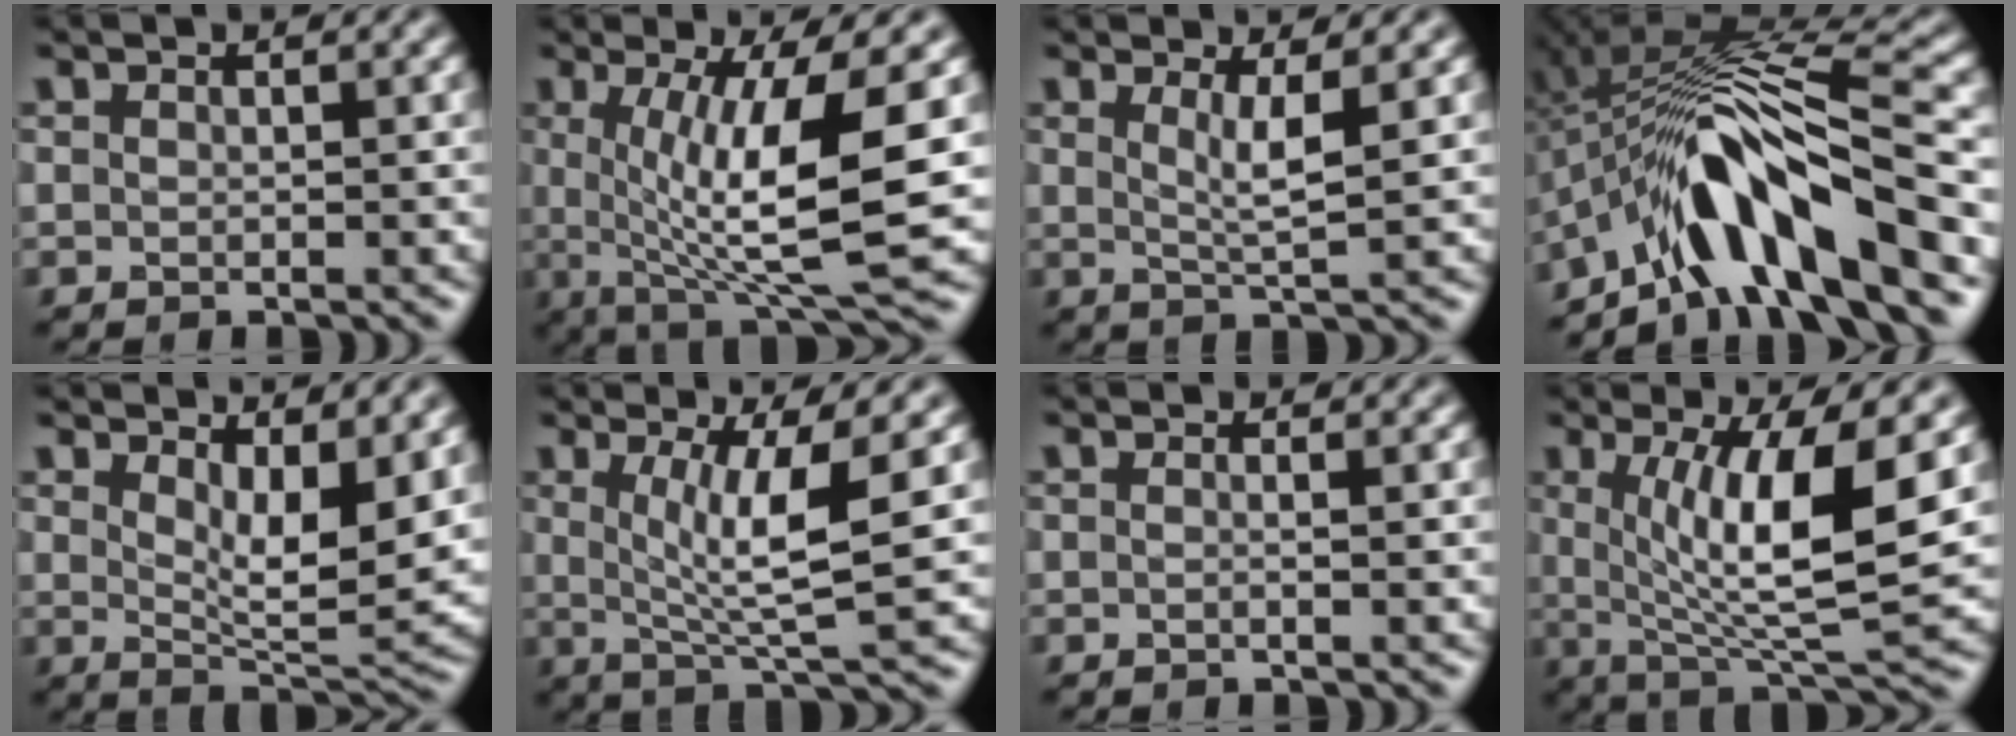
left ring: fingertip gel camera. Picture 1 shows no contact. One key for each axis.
{"total": 10.2, "fx": 0.5, "fy": 2.2, "fz": 10.0, "tx": -0.152, "ty": -0.009, "tz": 0.013}
{"total": 3.0, "fx": 0.8, "fy": 0.6, "fz": 2.8, "tx": -0.048, "ty": -0.008, "tz": 0.015}
{"total": 11.1, "fx": -6.0, "fy": 2.6, "fz": 9.0, "tx": -0.136, "ty": 0.018, "tz": -0.103}
{"total": 6.6, "fx": 2.4, "fy": 2.4, "fz": 5.7, "tx": -0.089, "ty": -0.021, "tz": 0.046}
{"total": 6.4, "fx": 1.0, "fy": 1.2, "fz": 6.2, "tx": -0.107, "ty": -0.008, "tz": 0.021}
{"total": 1.3, "fx": 0.1, "fy": 0.6, "fz": 1.1, "tx": -0.004, "ty": -0.013, "tz": -0.014}
{"total": 9.8, "fx": 1.5, "fy": 2.2, "fz": 9.4, "tx": -0.152, "ty": -0.013, "tz": 0.032}